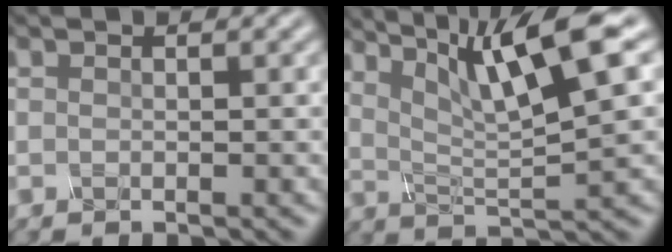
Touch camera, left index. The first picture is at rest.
{"total": 8.6, "force": [4.6, 1.0, 7.1], "torque": [-0.117, 0.015, 0.103]}